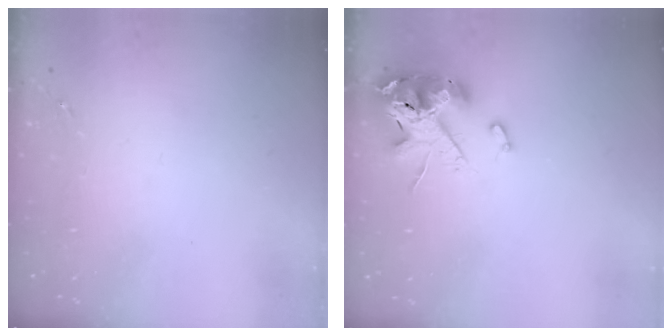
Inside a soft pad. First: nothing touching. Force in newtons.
{"total": 14.4, "press": 14.3, "slide": 2.2}